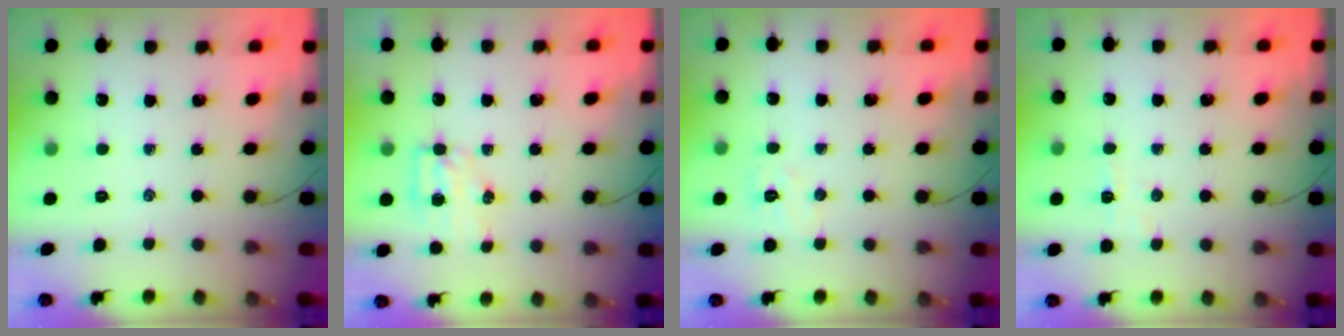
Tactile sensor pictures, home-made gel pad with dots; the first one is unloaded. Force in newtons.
{"total": 5.4, "press": 5.4, "slide": 0.7}
{"total": 5.4, "press": 5.2, "slide": 1.3}
{"total": 3.8, "press": 3.6, "slide": 1.2}